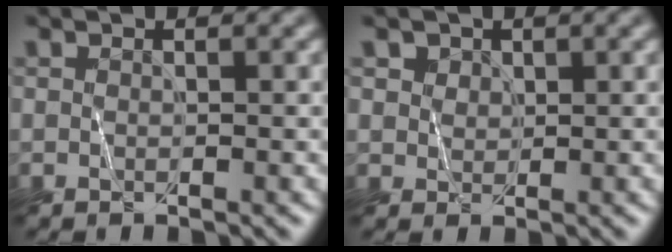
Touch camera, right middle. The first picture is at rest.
{"total": 2.7, "force": [2.0, 1.7, 0.6], "torque": [-0.016, 0.006, 0.035]}